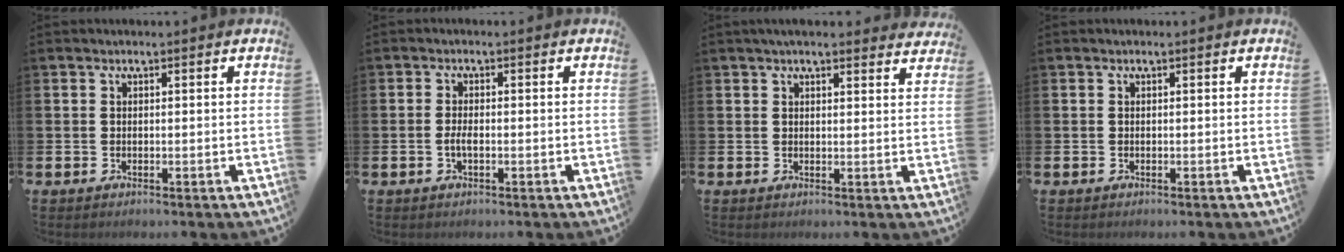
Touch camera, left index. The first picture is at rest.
{"total": 1.7, "force": [-0.5, 0.6, 1.5], "torque": [-0.022, -0.001, -0.011]}
{"total": 3.3, "force": [3.1, 0.5, 0.8], "torque": [-0.008, -0.016, 0.054]}
{"total": 0.0}